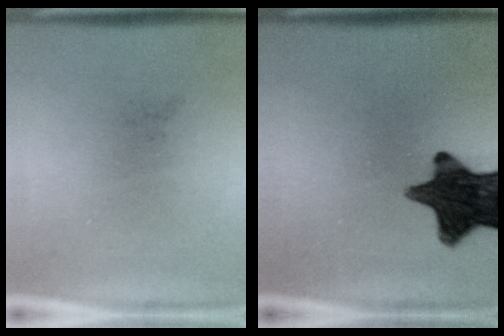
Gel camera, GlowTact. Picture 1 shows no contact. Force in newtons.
{"total": 13.8}